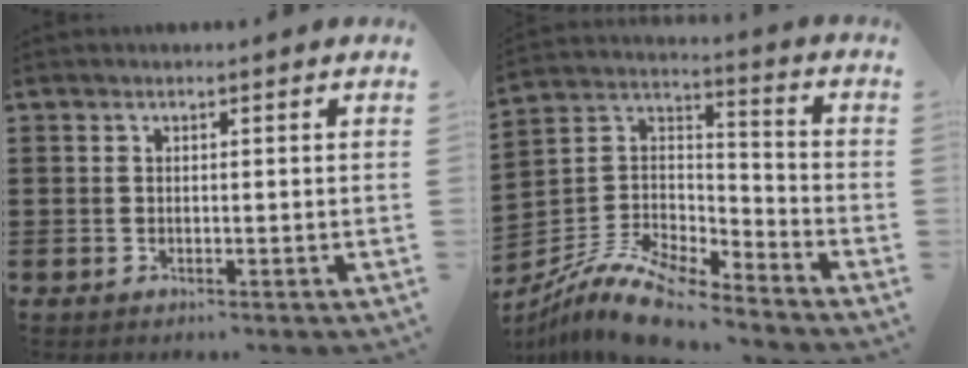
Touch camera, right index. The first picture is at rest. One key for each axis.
{"total": 11.3, "fx": -9.6, "fy": 3.0, "fz": 5.2, "tx": -0.114, "ty": 0.024, "tz": -0.193}